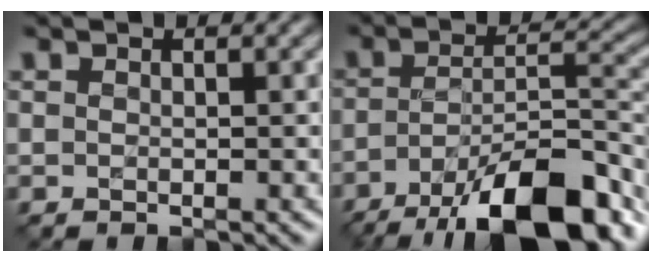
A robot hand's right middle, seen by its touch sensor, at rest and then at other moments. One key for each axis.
{"total": 13.8, "fx": -8.8, "fy": 4.5, "fz": 9.6, "tx": -0.158, "ty": 0.002, "tz": -0.151}